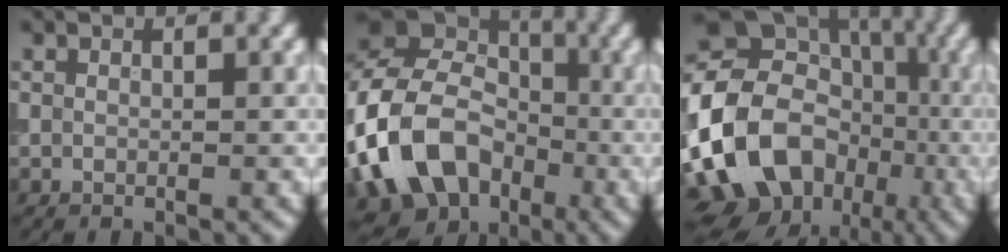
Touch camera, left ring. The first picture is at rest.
{"total": 15.4, "force": [-4.9, 12.0, 8.3], "torque": [-0.179, -0.005, -0.098]}
{"total": 18.1, "force": [-4.2, 14.3, 10.3], "torque": [-0.210, 0.012, -0.084]}